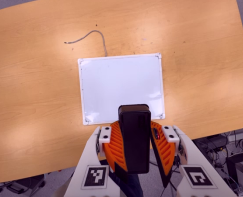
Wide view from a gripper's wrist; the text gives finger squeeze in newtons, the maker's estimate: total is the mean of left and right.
{"total": 10.6, "left": 10.4, "right": 10.9}